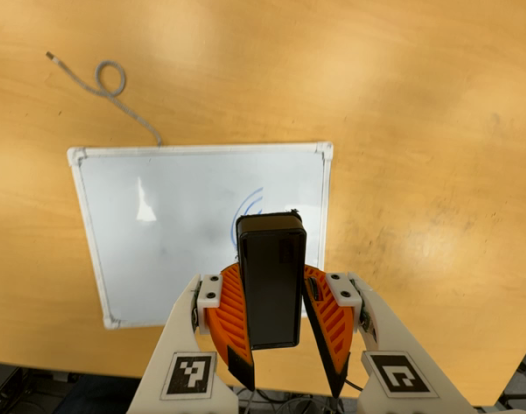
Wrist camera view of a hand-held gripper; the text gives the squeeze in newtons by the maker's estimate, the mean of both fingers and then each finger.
{"total": 8.0, "left": 9.1, "right": 6.9}